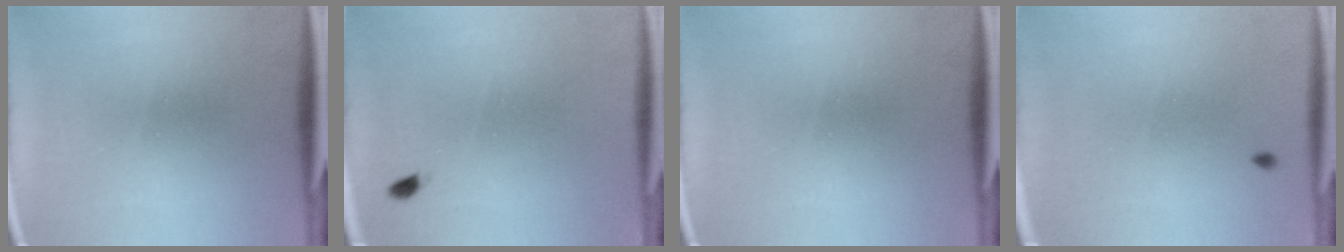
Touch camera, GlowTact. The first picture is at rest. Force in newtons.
{"total": 0.7}
{"total": 0.0}
{"total": 0.9}